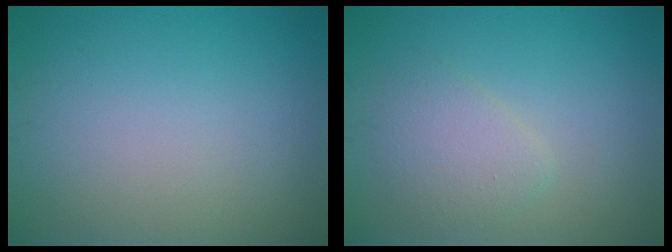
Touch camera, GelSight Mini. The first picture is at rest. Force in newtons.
{"total": 2.5, "press": 2.5, "slide": 0.1}